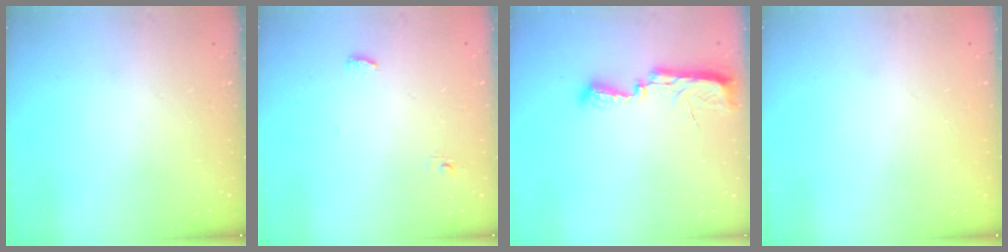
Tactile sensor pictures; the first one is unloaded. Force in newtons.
{"total": 3.5, "press": 3.4, "slide": 0.9}
{"total": 10.3, "press": 8.9, "slide": 5.2}
{"total": 0.0}